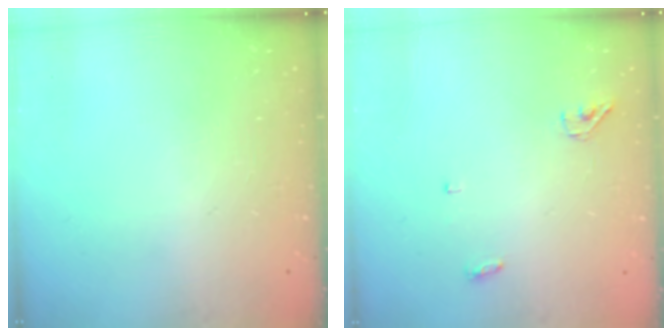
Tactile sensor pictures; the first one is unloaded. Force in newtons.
{"total": 3.6, "press": 3.5, "slide": 0.9}